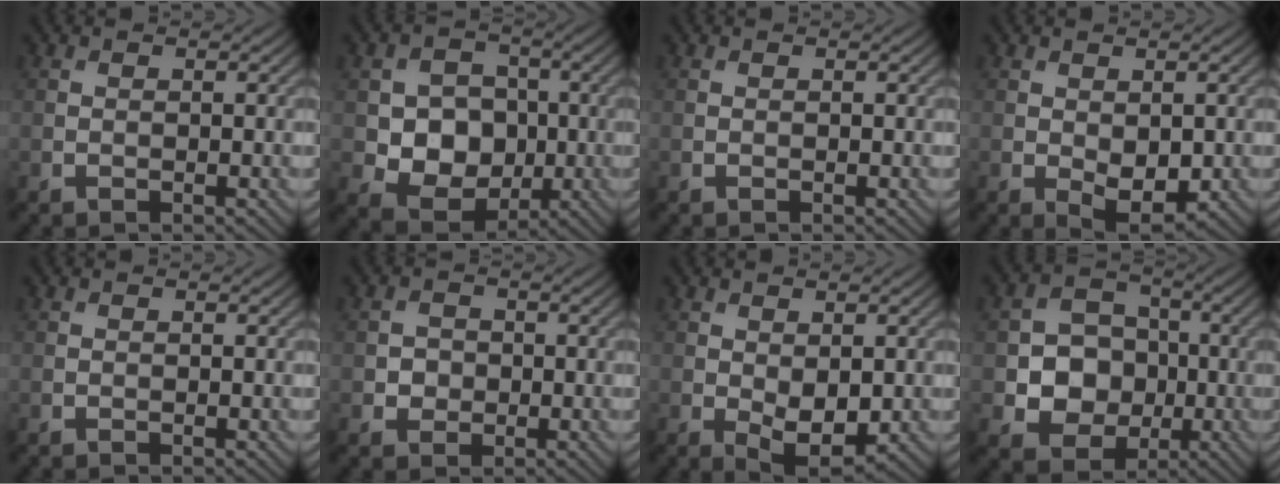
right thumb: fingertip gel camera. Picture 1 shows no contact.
{"total": 7.9, "force": [-0.7, 6.6, 4.3], "torque": [-0.097, -0.011, -0.028]}
{"total": 0.0}
{"total": 3.8, "force": [-0.6, 2.2, 3.0], "torque": [-0.052, -0.013, -0.001]}
{"total": 0.0}
{"total": 2.0, "force": [-0.4, 1.9, 0.6], "torque": [-0.006, -0.003, -0.010]}
{"total": 4.2, "force": [-0.5, 2.4, 3.5], "torque": [-0.062, -0.015, 0.000]}
{"total": 7.8, "force": [-1.1, 6.7, 3.8], "torque": [-0.078, -0.005, -0.042]}